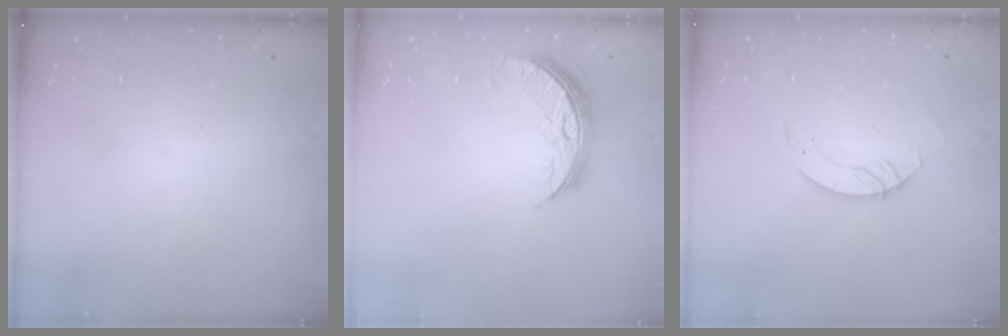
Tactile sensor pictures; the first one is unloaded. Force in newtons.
{"total": 9.3, "press": 9.3, "slide": 0.0}
{"total": 3.7, "press": 3.7, "slide": 0.3}